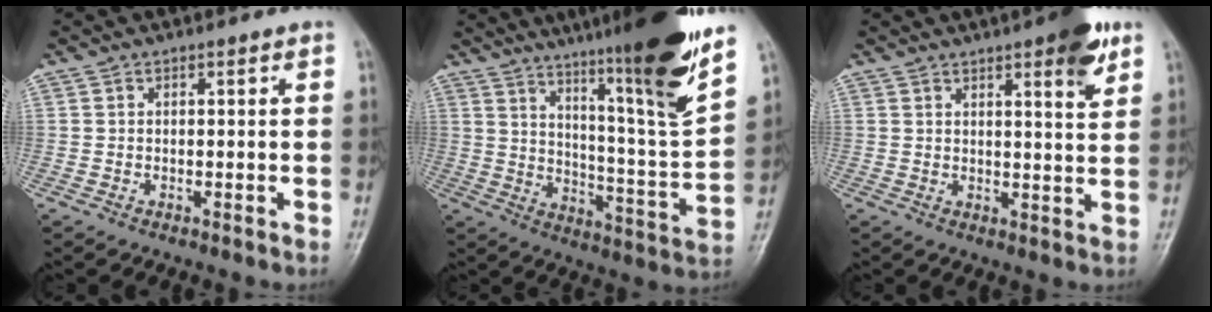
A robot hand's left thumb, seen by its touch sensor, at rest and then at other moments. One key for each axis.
{"total": 22.2, "fx": 15.1, "fy": 1.0, "fz": 16.3, "tx": -0.222, "ty": -0.073, "tz": 0.233}
{"total": 8.2, "fx": 4.7, "fy": 1.9, "fz": 6.4, "tx": -0.074, "ty": -0.020, "tz": 0.059}